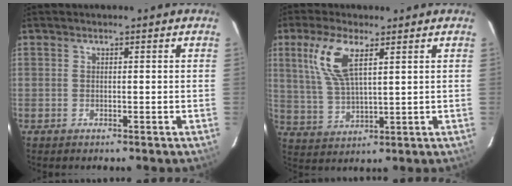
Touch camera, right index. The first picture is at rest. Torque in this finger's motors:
{"motor_torque": [0.30, 0.22, 0.23, 0.14]}